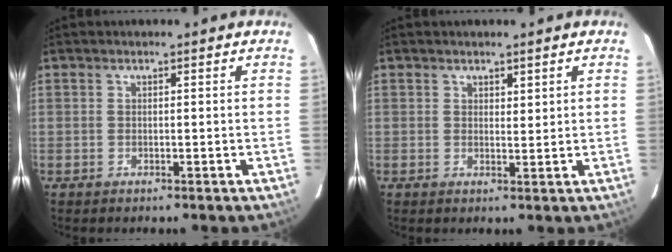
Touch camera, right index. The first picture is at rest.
{"total": 1.4, "force": [1.0, 0.6, 0.7], "torque": [-0.008, -0.002, 0.016]}